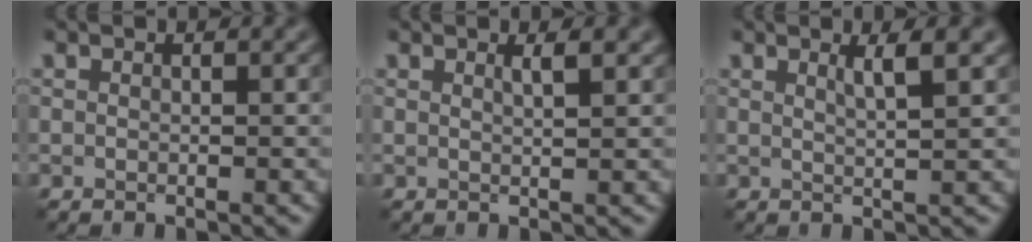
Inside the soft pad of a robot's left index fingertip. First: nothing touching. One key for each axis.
{"total": 1.5, "fx": 0.8, "fy": 0.4, "fz": 1.2, "tx": -0.010, "ty": 0.003, "tz": 0.009}
{"total": 2.5, "fx": 1.2, "fy": 0.6, "fz": 2.1, "tx": -0.022, "ty": 0.004, "tz": 0.014}